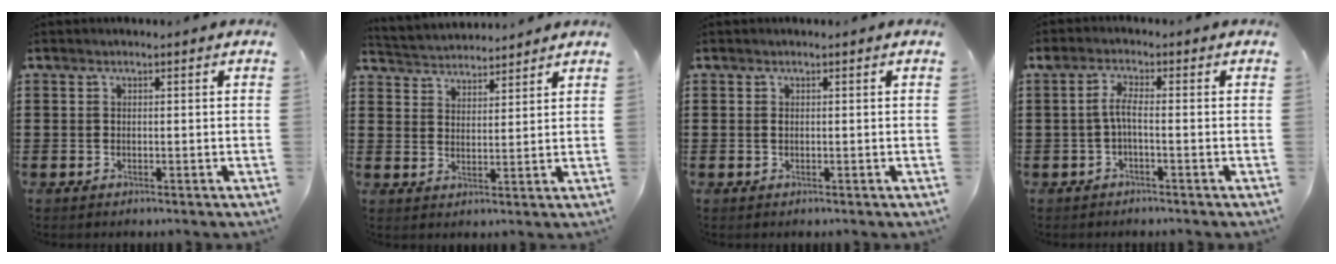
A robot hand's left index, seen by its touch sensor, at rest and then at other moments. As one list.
[{"total": 3.3, "force": [3.3, 0.6, -0.5], "torque": [-0.007, -0.015, 0.058]}, {"total": 0.6, "force": [0.1, 0.3, 0.5], "torque": [-0.012, -0.001, 0.002]}, {"total": 3.1, "force": [-0.7, 0.8, 2.9], "torque": [-0.064, 0.004, -0.018]}]